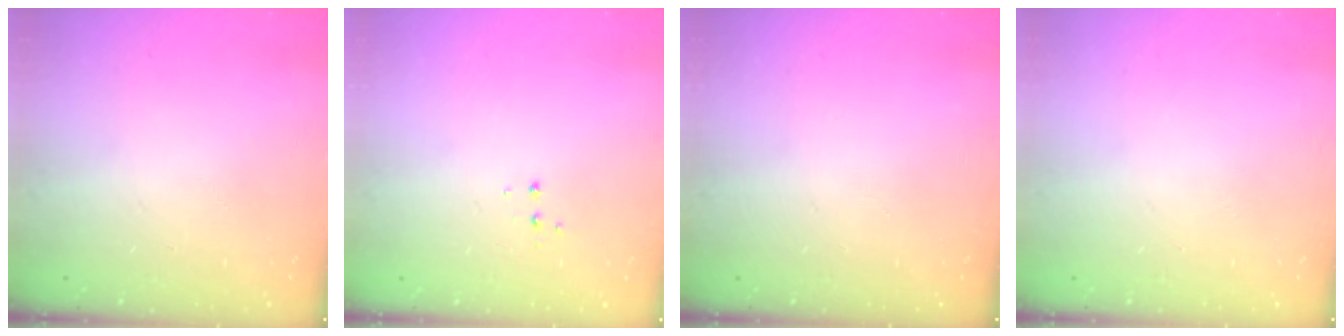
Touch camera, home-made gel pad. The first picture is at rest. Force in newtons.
{"total": 3.3, "press": 3.2, "slide": 0.4}
{"total": 0.0}
{"total": 0.0}